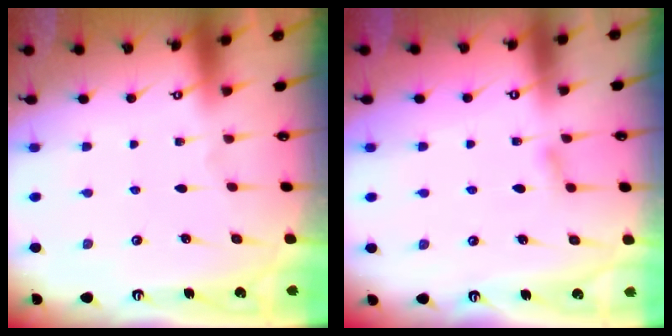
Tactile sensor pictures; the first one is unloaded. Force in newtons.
{"total": 4.3, "press": 4.2, "slide": 0.6}